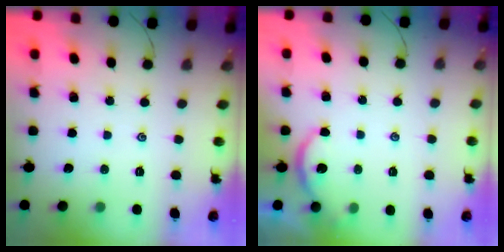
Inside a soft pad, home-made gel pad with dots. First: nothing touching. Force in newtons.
{"total": 5.3, "press": 5.3, "slide": 0.5}